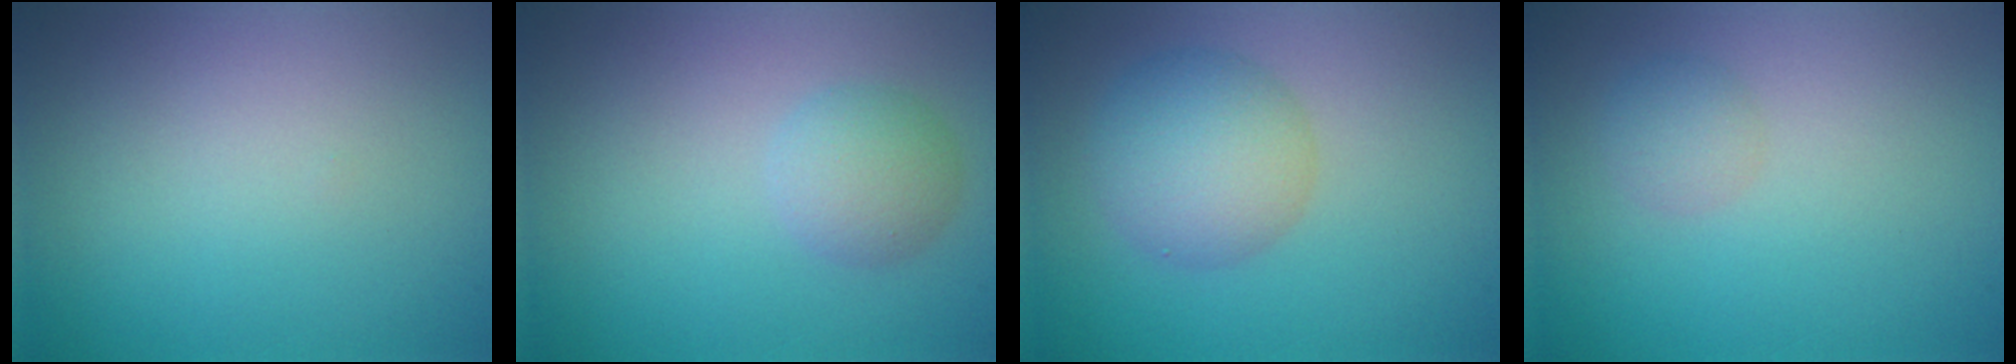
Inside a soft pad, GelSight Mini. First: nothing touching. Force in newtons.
{"total": 2.4, "press": 2.4, "slide": 0.0}
{"total": 4.8, "press": 4.8, "slide": 0.2}
{"total": 1.4, "press": 1.4, "slide": 0.1}